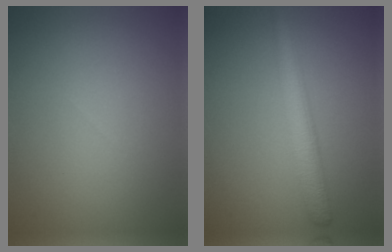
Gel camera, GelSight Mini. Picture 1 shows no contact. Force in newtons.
{"total": 3.8, "press": 3.8, "slide": 0.1}